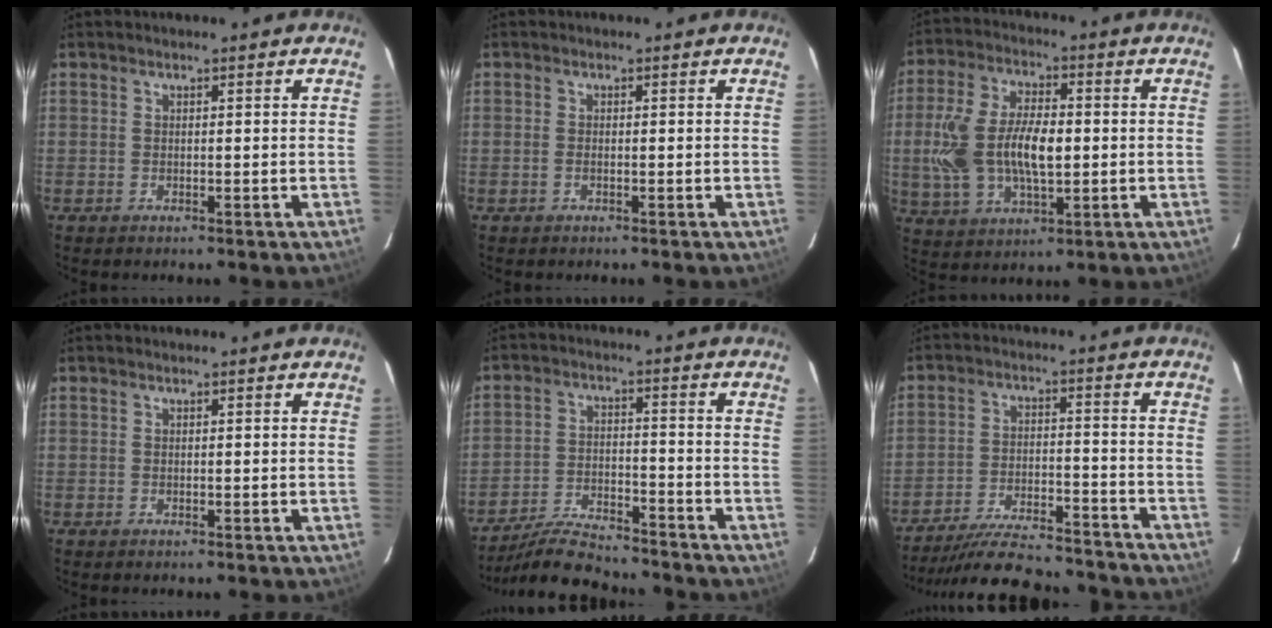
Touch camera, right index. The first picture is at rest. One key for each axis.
{"total": 0.8, "fx": -0.3, "fy": 0.3, "fz": 0.7, "tx": -0.016, "ty": 0.000, "tz": -0.007}
{"total": 15.6, "fx": -0.6, "fy": 8.3, "fz": 13.2, "tx": -0.276, "ty": 0.003, "tz": -0.004}
{"total": 0.0}
{"total": 12.6, "fx": -11.7, "fy": 2.0, "fz": 4.3, "tx": -0.111, "ty": -0.007, "tz": -0.196}
{"total": 23.2, "fx": -21.1, "fy": 4.8, "fz": 8.5, "tx": -0.165, "ty": -0.007, "tz": -0.291}